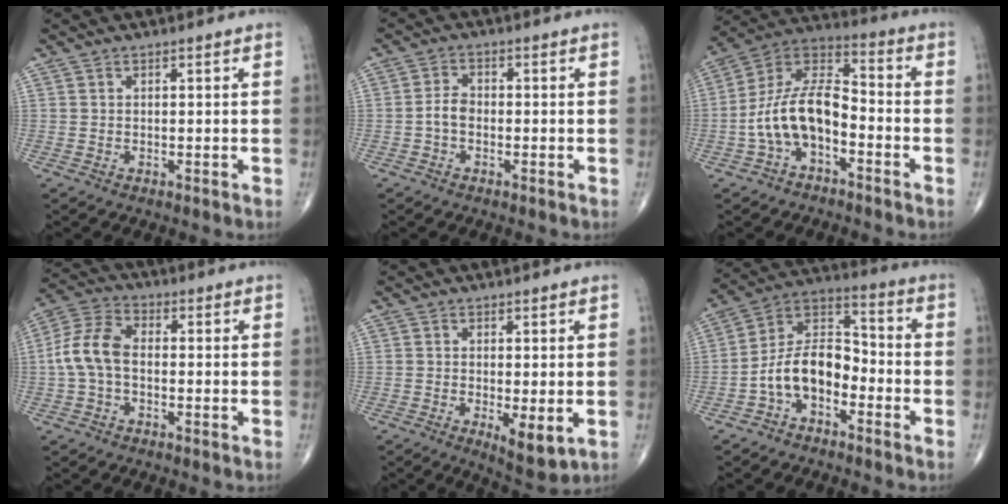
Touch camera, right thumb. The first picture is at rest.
{"total": 2.9, "force": [-0.9, 1.8, 2.1], "torque": [-0.036, 0.012, -0.024]}
{"total": 13.3, "force": [-4.1, 7.2, 10.4], "torque": [-0.190, 0.061, -0.085]}
{"total": 8.5, "force": [-0.8, 5.3, 6.7], "torque": [-0.138, 0.027, -0.026]}
{"total": 5.9, "force": [-1.3, 2.0, 5.4], "torque": [-0.084, -0.019, -0.016]}
{"total": 11.4, "force": [-4.4, 6.9, 8.0], "torque": [-0.128, 0.065, -0.093]}